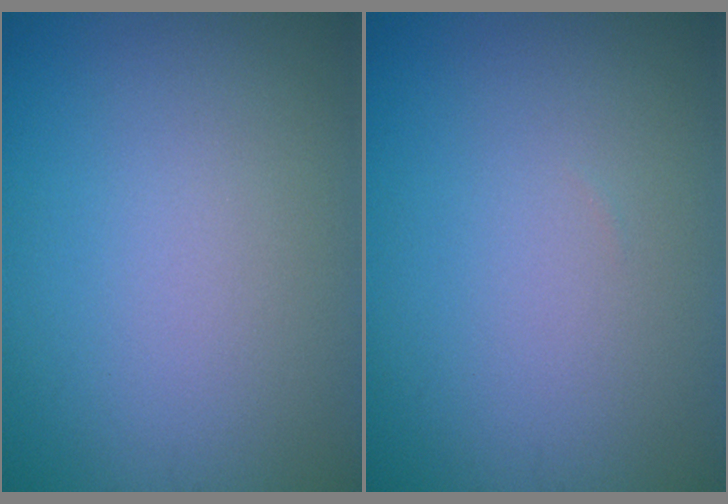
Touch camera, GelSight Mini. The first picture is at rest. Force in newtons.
{"total": 0.0}